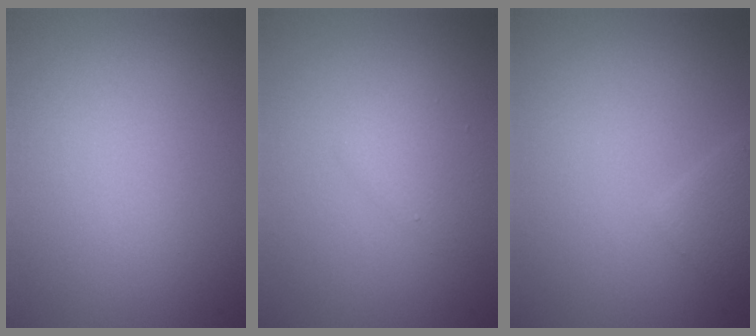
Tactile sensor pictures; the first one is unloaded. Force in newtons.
{"total": 1.7, "press": 1.7, "slide": 0.1}
{"total": 1.7, "press": 1.7, "slide": 0.1}